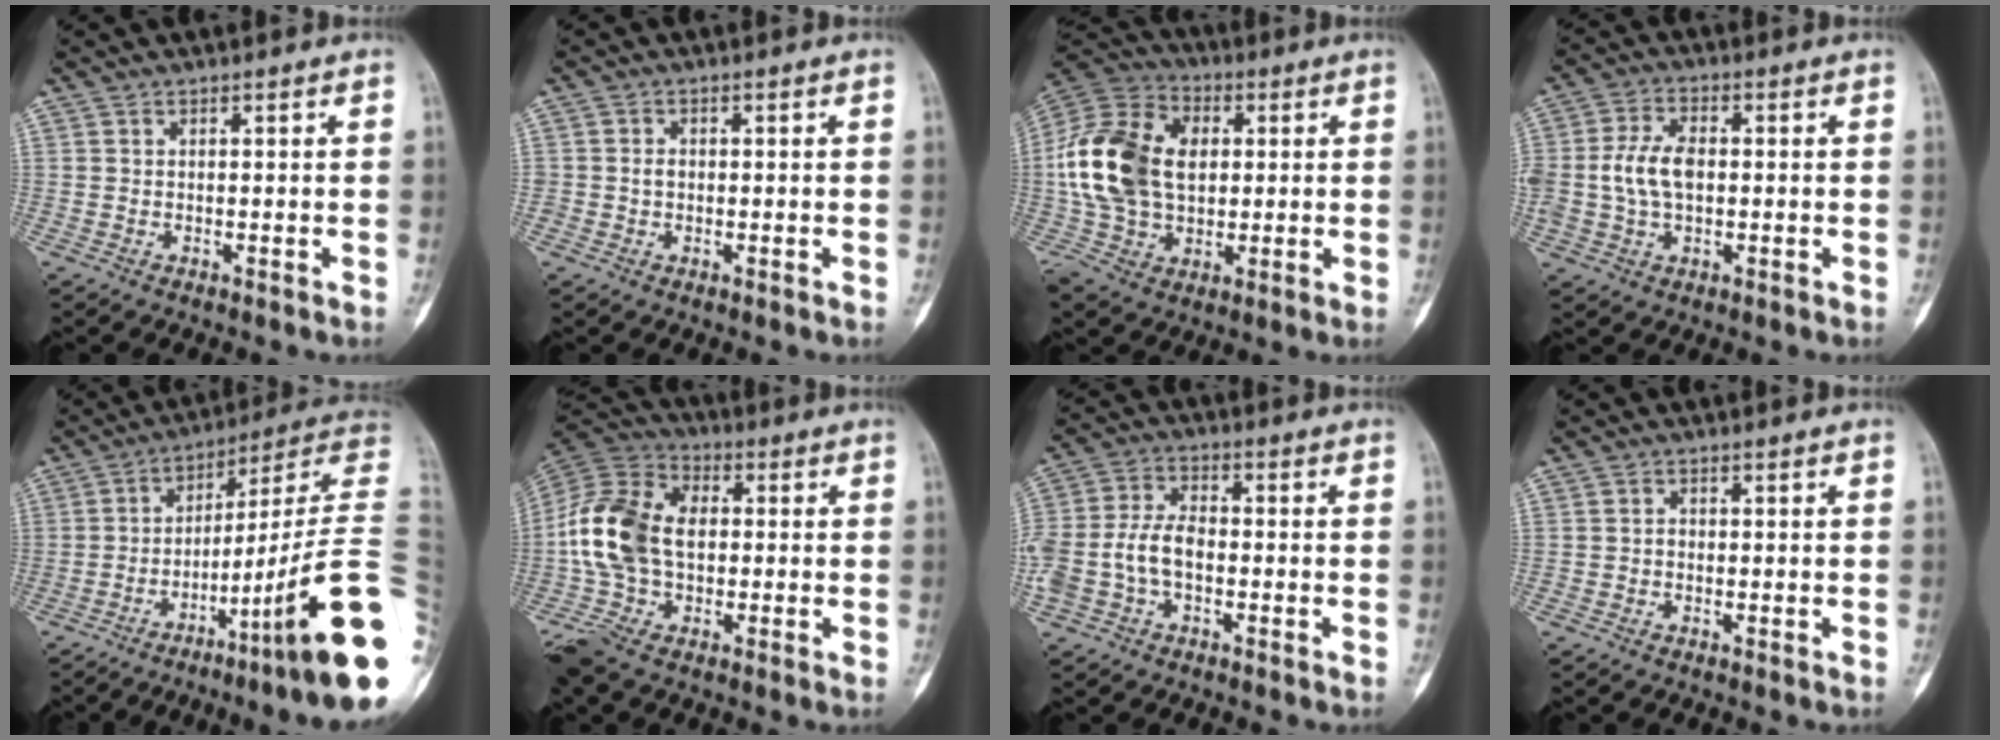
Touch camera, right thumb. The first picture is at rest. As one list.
[{"total": 1.7, "force": [-0.1, 1.4, 0.9], "torque": [-0.008, 0.005, -0.002]}, {"total": 19.6, "force": [2.2, 13.5, 14.1], "torque": [-0.264, 0.012, 0.039]}, {"total": 8.1, "force": [-0.1, 5.0, 6.4], "torque": [-0.129, 0.014, -0.003]}, {"total": 26.3, "force": [-7.0, 1.9, 25.3], "torque": [-0.302, 0.036, -0.108]}, {"total": 18.2, "force": [-0.8, 11.5, 14.1], "torque": [-0.292, 0.022, -0.019]}, {"total": 9.8, "force": [-2.1, 6.3, 7.3], "torque": [-0.158, 0.033, -0.043]}, {"total": 1.0, "force": [-0.3, 0.8, 0.5], "torque": [-0.001, 0.004, -0.007]}]